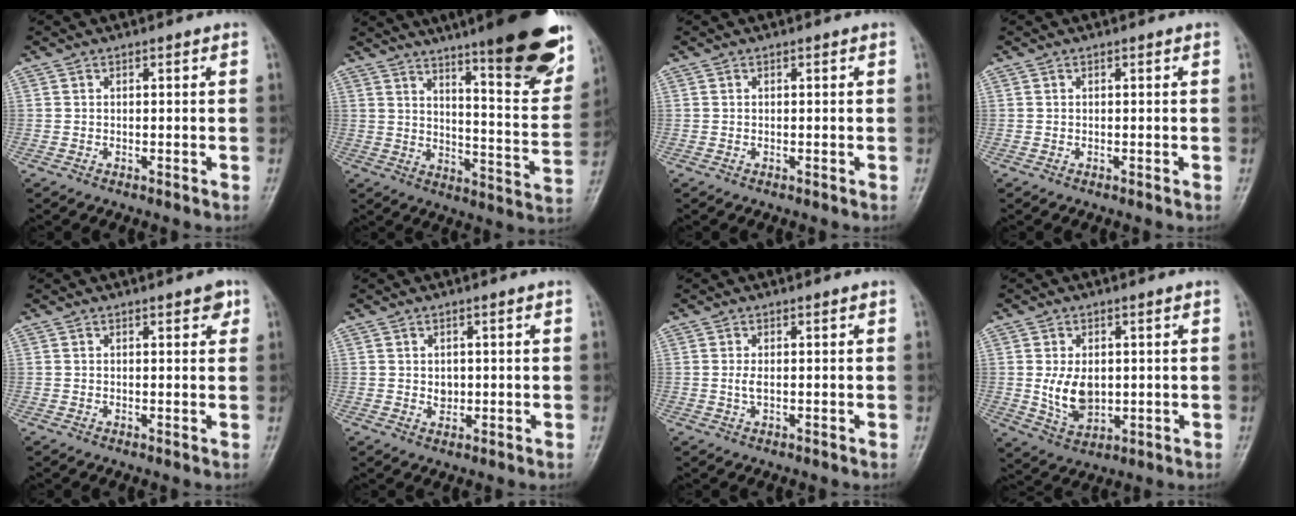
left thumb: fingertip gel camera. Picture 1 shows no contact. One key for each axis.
{"total": 24.4, "fx": 16.5, "fy": 4.3, "fz": 17.5, "tx": -0.216, "ty": -0.080, "tz": 0.229}
{"total": 0.0}
{"total": 0.0}
{"total": 2.5, "fx": 1.5, "fy": 1.1, "fz": 1.8, "tx": -0.012, "ty": -0.004, "tz": 0.015}
{"total": 1.8, "fx": 0.3, "fy": 1.4, "fz": 1.1, "tx": -0.009, "ty": -0.003, "tz": 0.008}
{"total": 1.7, "fx": 0.3, "fy": 0.6, "fz": 1.5, "tx": -0.035, "ty": 0.005, "tz": 0.011}
{"total": 7.2, "fx": 0.5, "fy": 4.7, "fz": 5.4, "tx": -0.084, "ty": -0.013, "tz": 0.022}